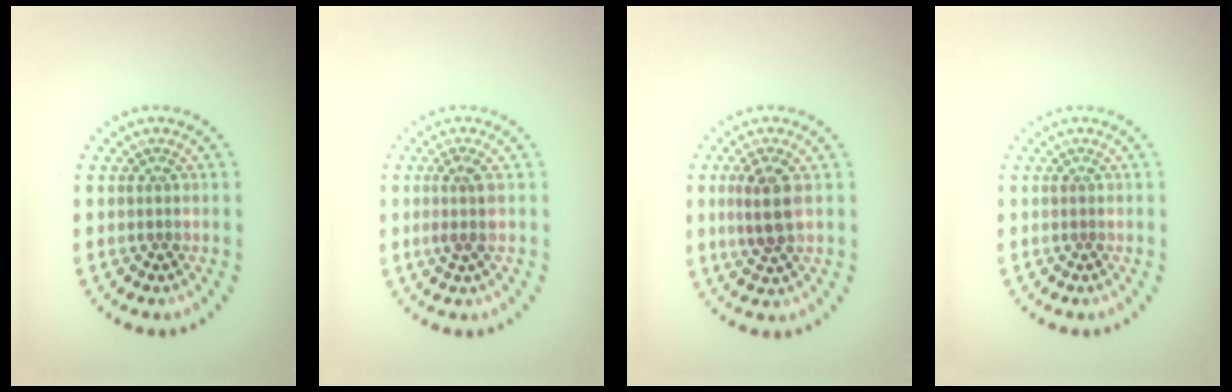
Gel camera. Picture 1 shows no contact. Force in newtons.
{"total": 1.7, "press": 1.3, "slide": 1.0}
{"total": 3.1, "press": 2.9, "slide": 1.0}
{"total": 0.0}